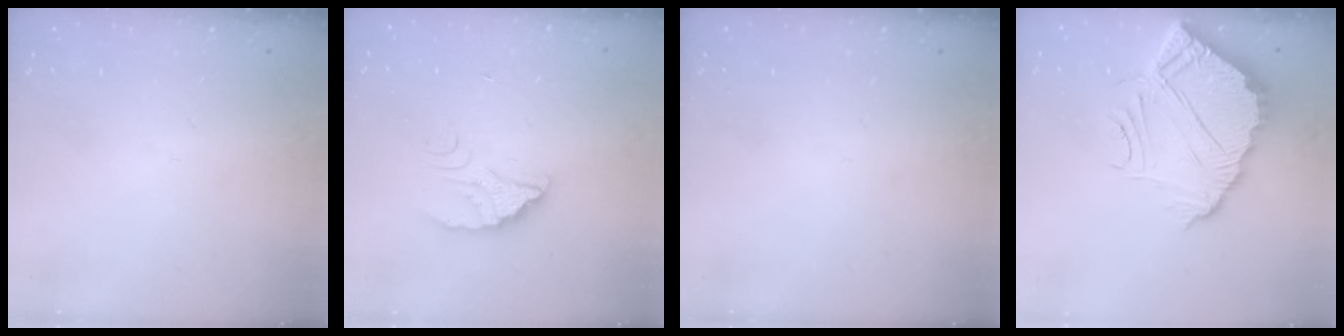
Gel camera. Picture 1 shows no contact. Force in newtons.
{"total": 3.8, "press": 3.8, "slide": 0.3}
{"total": 0.0}
{"total": 10.5, "press": 10.5, "slide": 0.7}